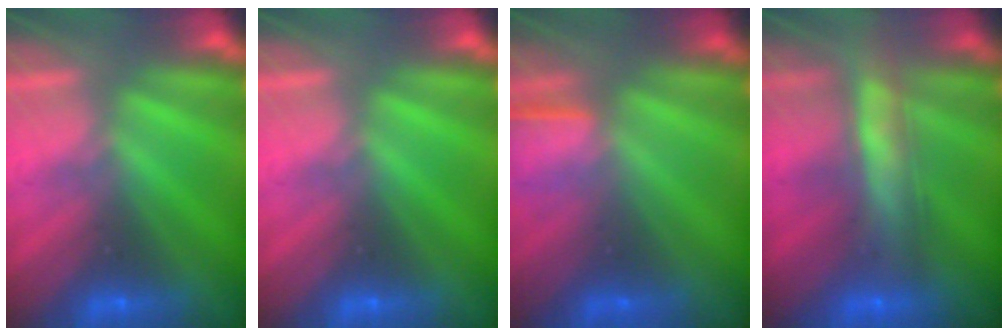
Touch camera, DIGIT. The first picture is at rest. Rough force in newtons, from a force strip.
{"total": 0.0}
{"total": 1.3}
{"total": 7.5}